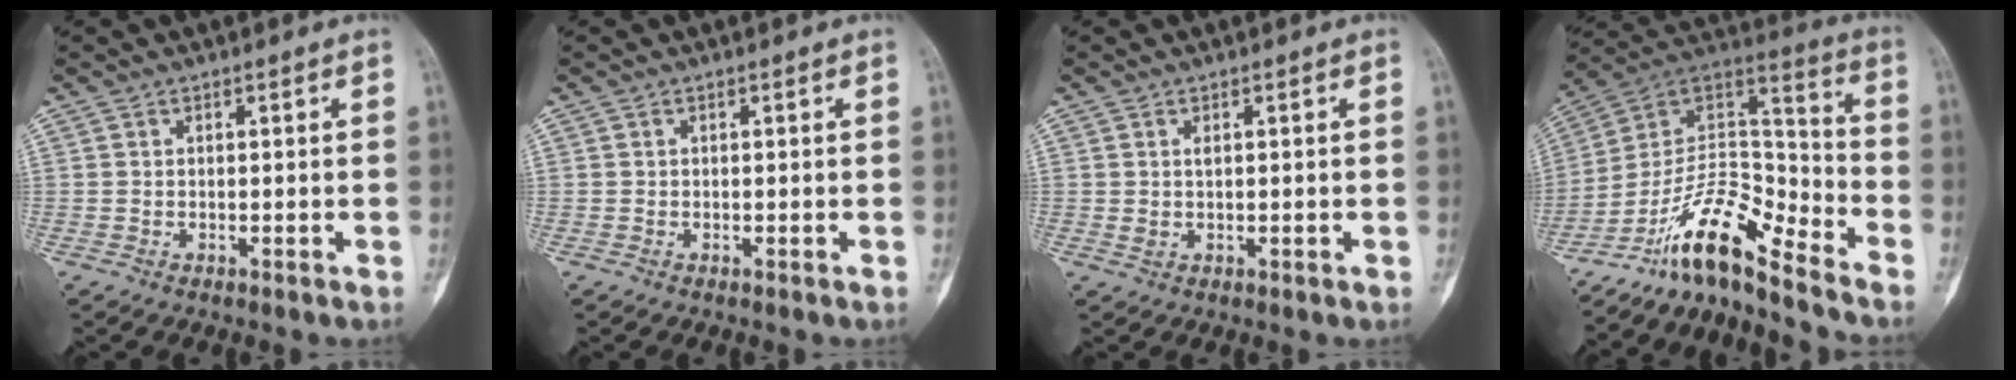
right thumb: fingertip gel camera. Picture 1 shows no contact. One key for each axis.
{"total": 0.0}
{"total": 1.7, "fx": 0.3, "fy": 0.8, "fz": 1.5, "tx": -0.028, "ty": 0.002, "tz": 0.011}
{"total": 14.4, "fx": -11.8, "fy": 3.1, "fz": 7.6, "tx": -0.131, "ty": 0.114, "tz": -0.218}